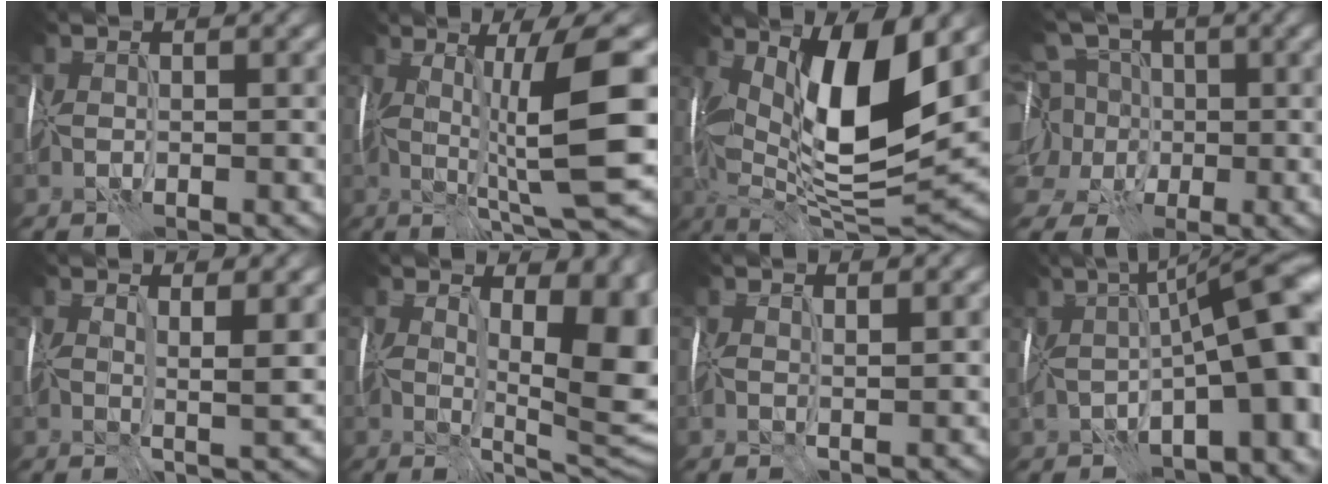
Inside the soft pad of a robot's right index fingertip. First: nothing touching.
{"total": 10.0, "force": [1.4, 1.4, 9.7], "torque": [-0.146, 0.006, 0.030]}
{"total": 13.1, "force": [3.4, 4.2, 11.9], "torque": [-0.200, -0.007, 0.061]}
{"total": 10.1, "force": [1.1, 8.6, 5.3], "torque": [-0.106, 0.028, -0.024]}
{"total": 3.8, "force": [1.5, 0.7, 3.5], "torque": [-0.044, -0.004, 0.025]}
{"total": 14.2, "force": [2.2, 6.2, 12.6], "torque": [-0.137, -0.005, 0.049]}
{"total": 1.4, "force": [0.9, 0.3, 1.1], "torque": [-0.014, -0.003, 0.016]}
{"total": 16.5, "force": [-1.0, 6.1, 15.2], "torque": [-0.191, 0.002, 0.004]}